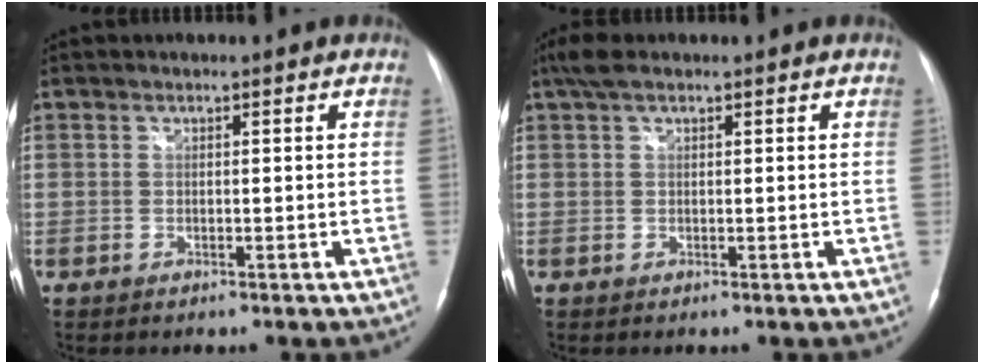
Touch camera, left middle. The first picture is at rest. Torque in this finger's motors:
{"motor_torque": [0.46, -0.24, 0.22, 0.08]}